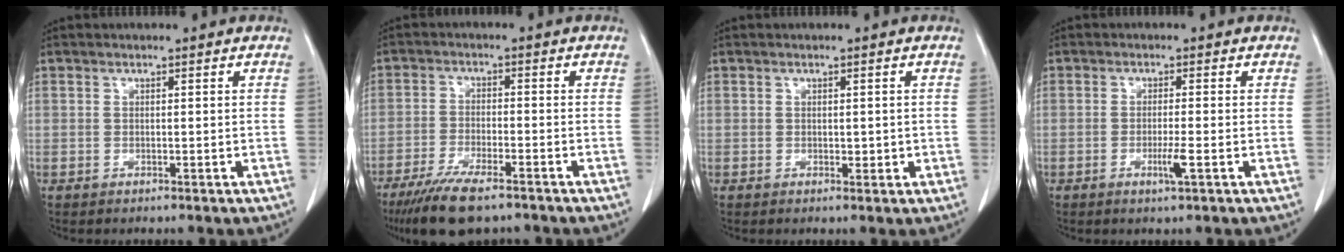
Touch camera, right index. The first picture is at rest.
{"total": 10.2, "force": [-7.7, 2.2, 6.3], "torque": [-0.108, -0.022, -0.126]}
{"total": 1.4, "force": [-0.1, 0.9, 1.1], "torque": [-0.012, -0.001, 0.002]}
{"total": 2.7, "force": [-1.1, -0.3, 2.5], "torque": [-0.047, -0.006, -0.020]}